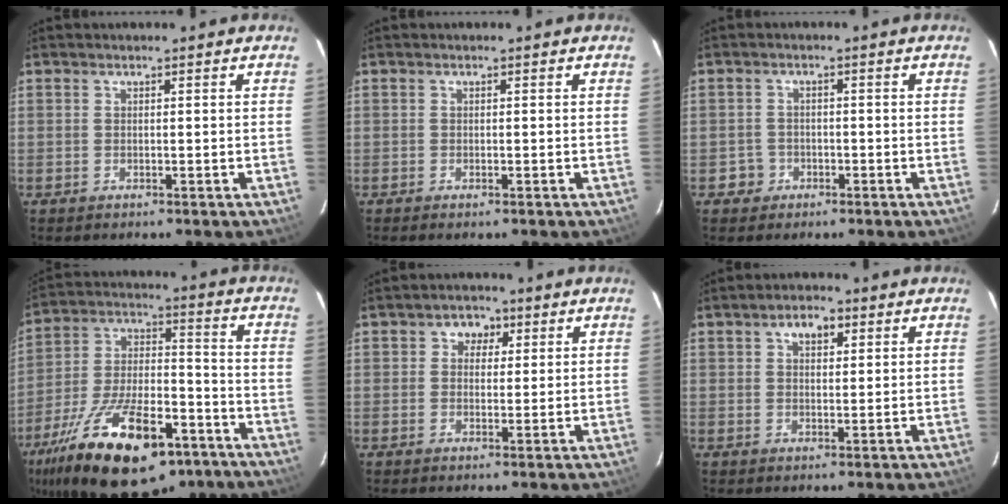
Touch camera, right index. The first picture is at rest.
{"total": 0.7, "force": [-0.6, 0.2, 0.3], "torque": [-0.005, -0.001, -0.011]}
{"total": 3.0, "force": [-1.2, 2.8, 0.0], "torque": [-0.001, 0.015, -0.020]}
{"total": 26.8, "force": [-16.5, 11.4, 17.8], "torque": [-0.331, -0.015, -0.255]}
{"total": 3.5, "force": [0.9, 3.1, 1.2], "torque": [-0.015, 0.014, 0.011]}
{"total": 4.1, "force": [1.8, 2.4, 2.7], "torque": [-0.040, 0.014, 0.031]}